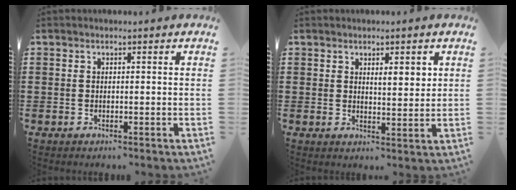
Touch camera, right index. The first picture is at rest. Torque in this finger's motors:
{"motor_torque": [0.21, 0.20, 0.14, 0.03]}